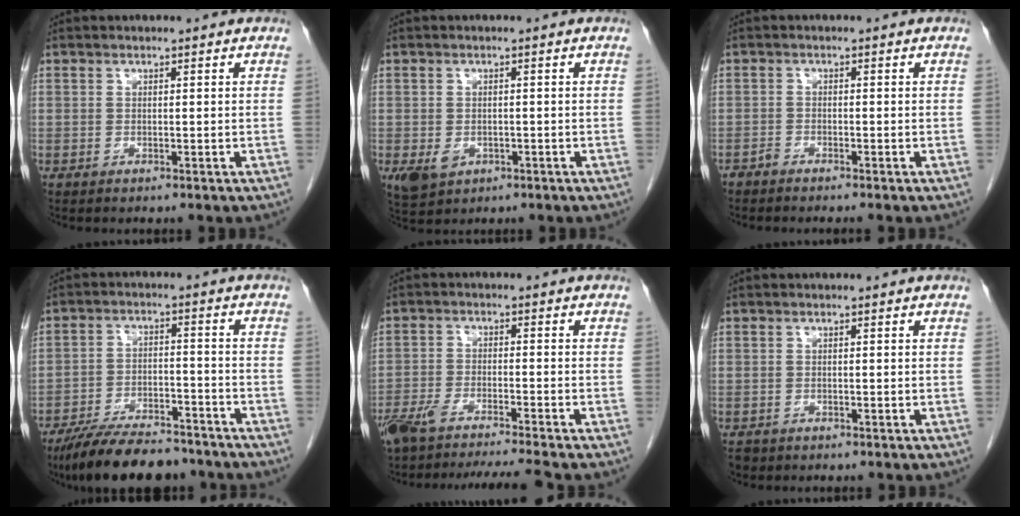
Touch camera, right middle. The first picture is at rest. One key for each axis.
{"total": 4.4, "fx": -1.6, "fy": 3.3, "fz": 2.3, "tx": -0.047, "ty": -0.007, "tz": -0.014}
{"total": 1.2, "fx": -1.1, "fy": 0.0, "fz": 0.3, "tx": -0.008, "ty": -0.001, "tz": -0.022}
{"total": 13.4, "fx": -11.5, "fy": 3.8, "fz": 5.9, "tx": -0.091, "ty": -0.001, "tz": -0.181}
{"total": 11.1, "fx": -9.8, "fy": -0.6, "fz": 5.2, "tx": -0.078, "ty": -0.013, "tz": -0.158}
{"total": 1.1, "fx": -0.8, "fy": 0.7, "fz": 0.1, "tx": -0.012, "ty": -0.002, "tz": -0.010}